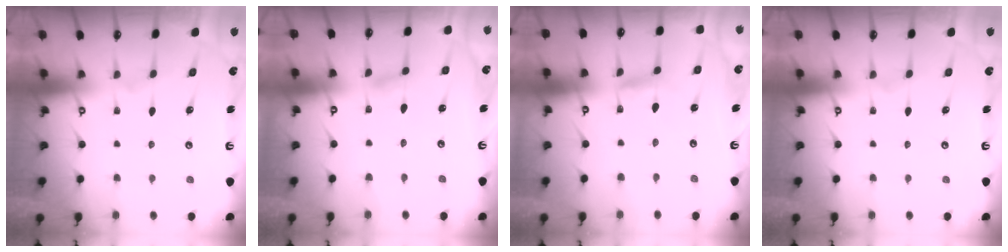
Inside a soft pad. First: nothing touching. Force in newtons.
{"total": 2.1, "press": 2.1, "slide": 0.3}
{"total": 2.2, "press": 2.2, "slide": 0.1}
{"total": 0.0}